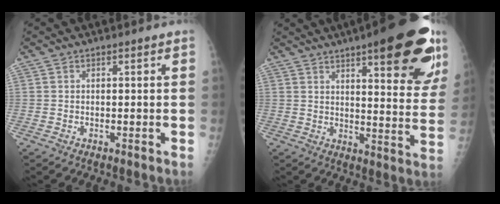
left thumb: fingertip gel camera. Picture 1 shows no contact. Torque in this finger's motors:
{"motor_torque": [2.57, 2.45, 1.62, -1.15, 0.45]}